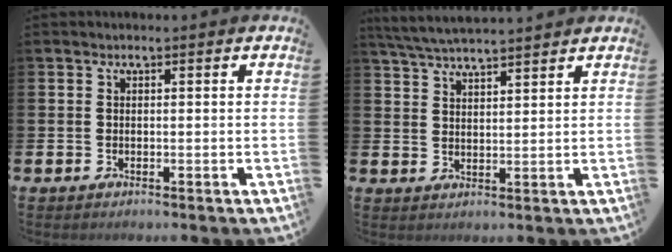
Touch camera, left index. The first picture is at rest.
{"total": 4.8, "force": [4.7, 0.1, 1.2], "torque": [-0.036, -0.018, 0.084]}